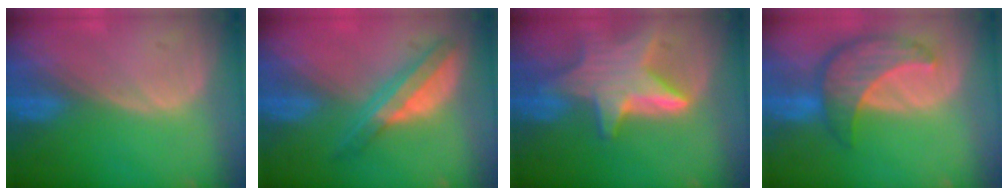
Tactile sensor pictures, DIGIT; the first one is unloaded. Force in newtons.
{"total": 6.5, "press": 5.7, "slide": 3.1}
{"total": 9.3, "press": 9.3, "slide": 0.8}
{"total": 8.6, "press": 7.7, "slide": 3.8}